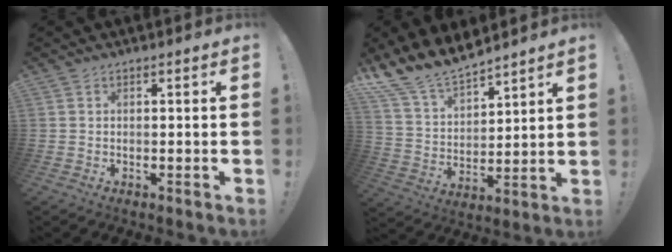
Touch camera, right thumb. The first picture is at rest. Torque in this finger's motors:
{"motor_torque": [0.06, 2.44, 1.05, 1.05, 0.06]}